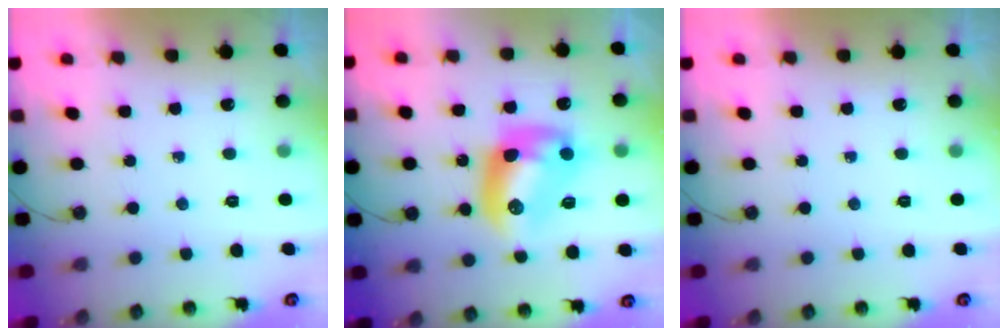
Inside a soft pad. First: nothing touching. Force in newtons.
{"total": 12.6, "press": 12.6, "slide": 0.9}
{"total": 0.0}